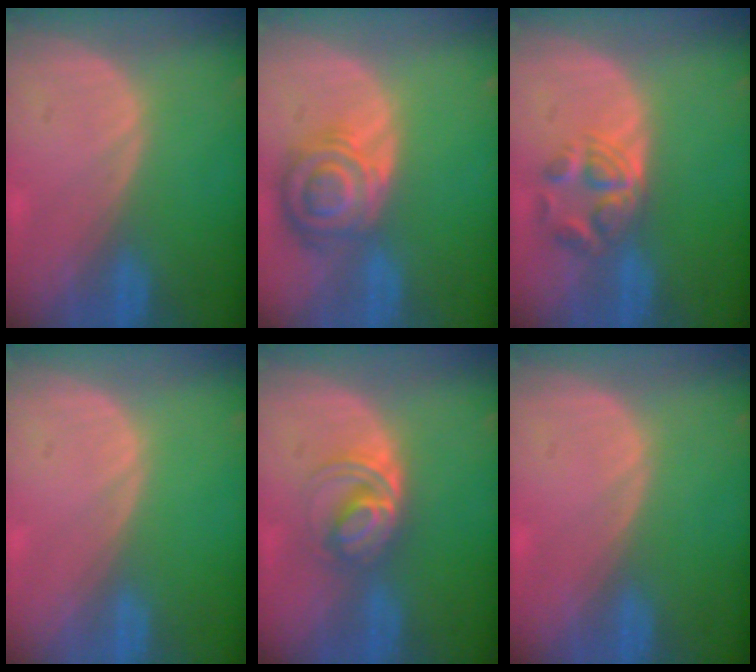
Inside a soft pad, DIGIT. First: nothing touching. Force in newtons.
{"total": 8.2, "press": 7.2, "slide": 3.9}
{"total": 5.7, "press": 4.8, "slide": 3.1}
{"total": 0.0}
{"total": 5.4, "press": 5.3, "slide": 1.1}
{"total": 0.6, "press": 0.0, "slide": 0.6}